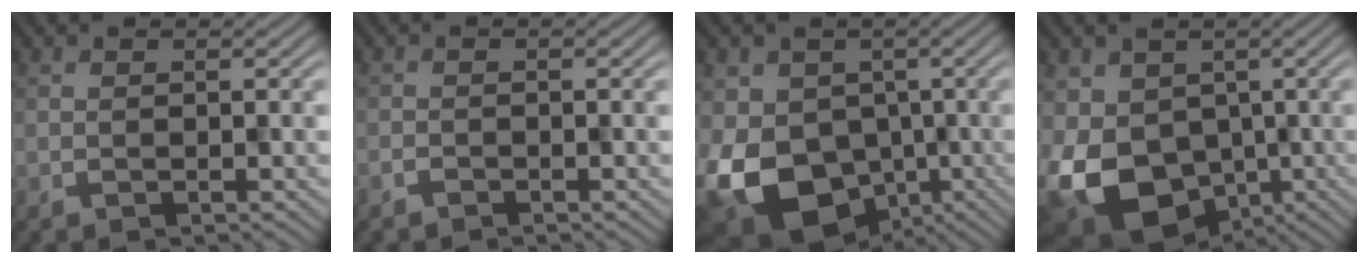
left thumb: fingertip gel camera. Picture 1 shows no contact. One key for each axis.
{"total": 0.9, "fx": -0.9, "fy": 0.2, "fz": -0.2, "tx": 0.003, "ty": -0.002, "tz": -0.016}
{"total": 14.0, "fx": -5.1, "fy": 10.7, "fz": 7.5, "tx": -0.157, "ty": -0.026, "tz": -0.076}
{"total": 13.0, "fx": -4.0, "fy": 9.7, "fz": 7.6, "tx": -0.154, "ty": -0.024, "tz": -0.054}